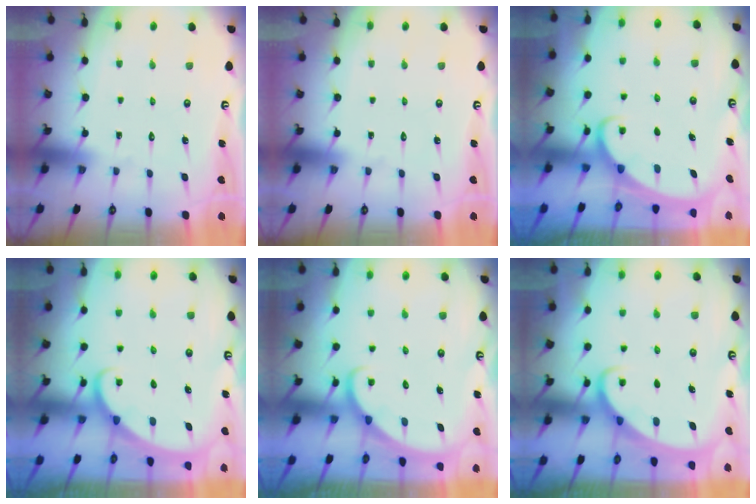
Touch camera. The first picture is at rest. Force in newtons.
{"total": 0.0}
{"total": 1.9, "press": 1.9, "slide": 0.3}
{"total": 1.8, "press": 1.8, "slide": 0.1}
{"total": 2.0, "press": 2.0, "slide": 0.0}
{"total": 2.1, "press": 2.1, "slide": 0.0}